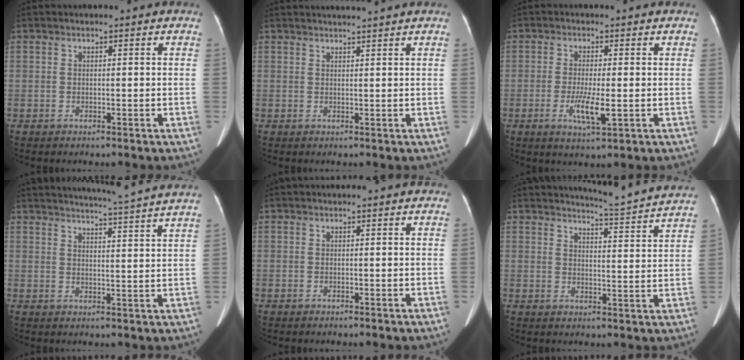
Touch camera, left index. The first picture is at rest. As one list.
[{"total": 3.6, "force": [3.3, -0.9, 1.1], "torque": [-0.010, 0.015, 0.047]}, {"total": 4.6, "force": [-1.2, 0.6, 4.3], "torque": [-0.090, -0.011, -0.017]}, {"total": 14.3, "force": [13.2, -2.0, 5.0], "torque": [-0.088, -0.034, 0.159]}, {"total": 0.0}, {"total": 10.2, "force": [9.9, -1.5, 1.9], "torque": [-0.044, -0.033, 0.122]}]